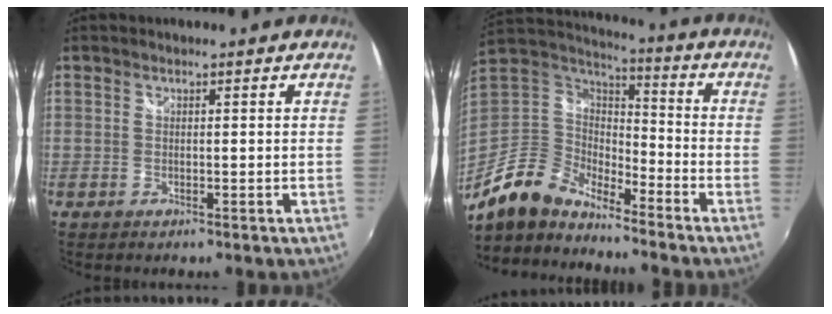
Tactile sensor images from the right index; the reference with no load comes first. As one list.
[{"total": 13.2, "force": [-10.2, 5.9, 5.9], "torque": [-0.125, -0.002, -0.204]}]